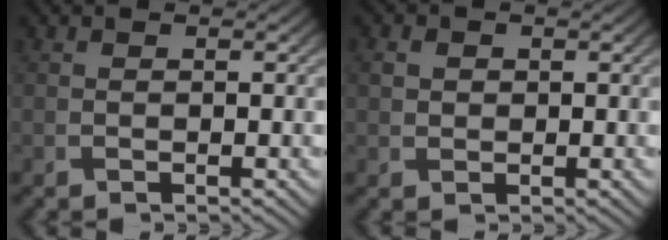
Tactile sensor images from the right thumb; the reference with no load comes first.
{"total": 1.9, "force": [0.5, 1.6, 0.9], "torque": [-0.026, 0.000, 0.008]}